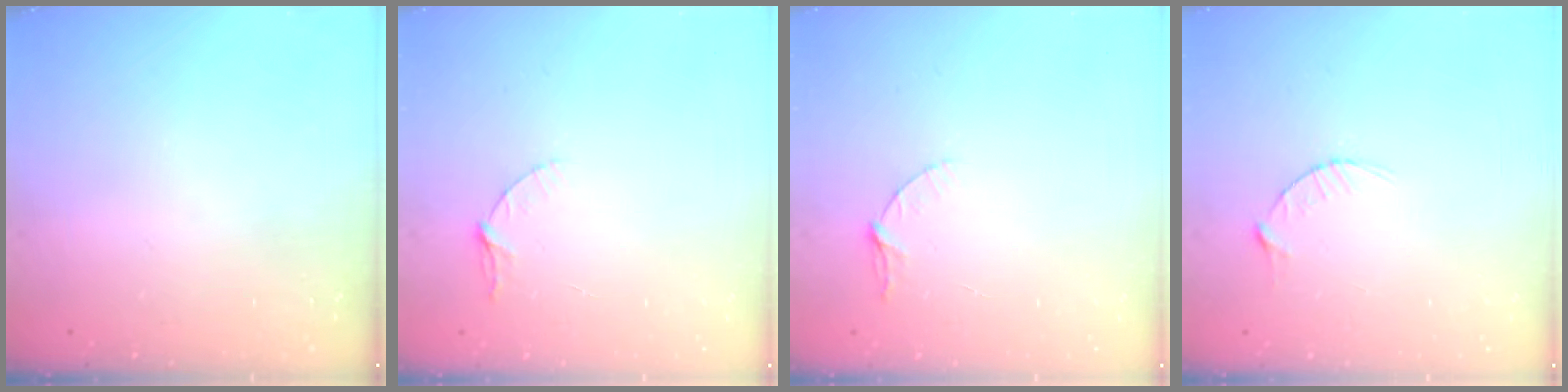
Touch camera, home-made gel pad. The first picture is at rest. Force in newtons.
{"total": 4.0, "press": 3.9, "slide": 0.4}
{"total": 4.0, "press": 3.9, "slide": 0.4}
{"total": 2.9, "press": 2.9, "slide": 0.4}